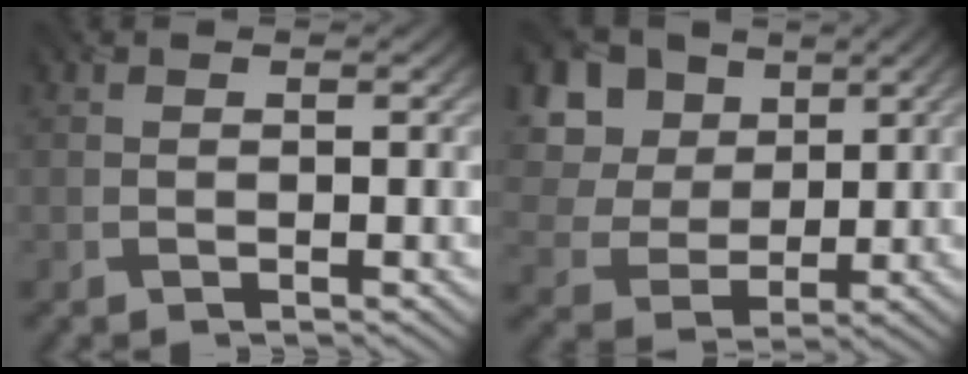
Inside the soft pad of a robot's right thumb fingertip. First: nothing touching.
{"total": 12.1, "force": [5.8, 8.9, 5.7], "torque": [-0.178, 0.023, 0.124]}